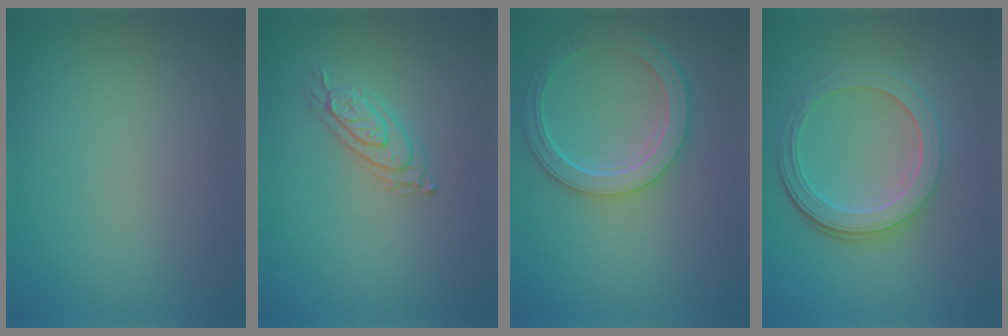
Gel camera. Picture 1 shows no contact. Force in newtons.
{"total": 2.1, "press": 2.1, "slide": 0.5}
{"total": 5.1, "press": 4.0, "slide": 3.1}
{"total": 5.4, "press": 3.9, "slide": 3.7}